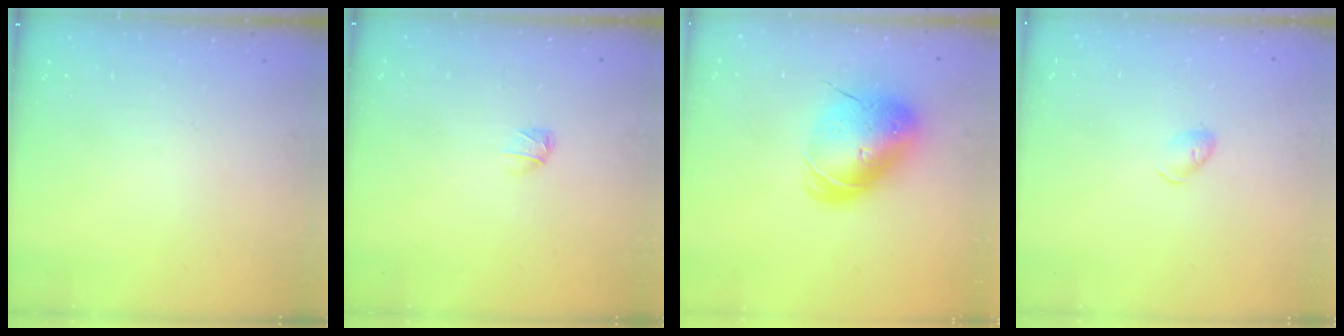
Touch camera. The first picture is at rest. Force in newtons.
{"total": 2.6, "press": 2.5, "slide": 0.6}
{"total": 12.1, "press": 11.9, "slide": 2.2}
{"total": 3.1, "press": 3.1, "slide": 0.6}